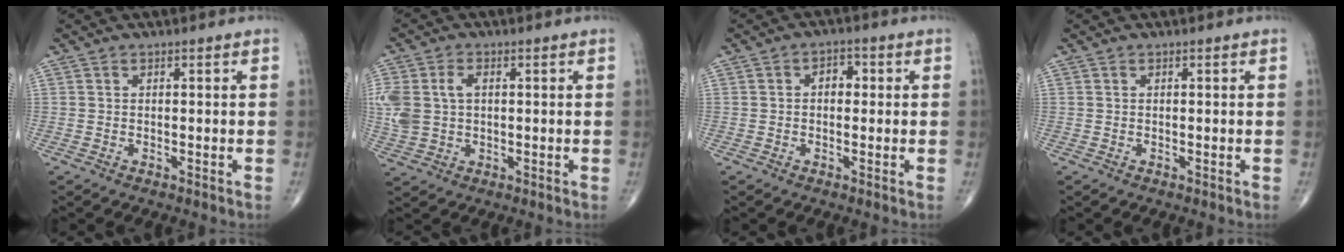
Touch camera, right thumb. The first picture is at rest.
{"total": 9.6, "force": [1.2, 6.7, 6.7], "torque": [-0.172, 0.012, 0.033]}
{"total": 2.4, "force": [0.1, 1.7, 1.7], "torque": [-0.013, 0.011, -0.005]}
{"total": 0.0}